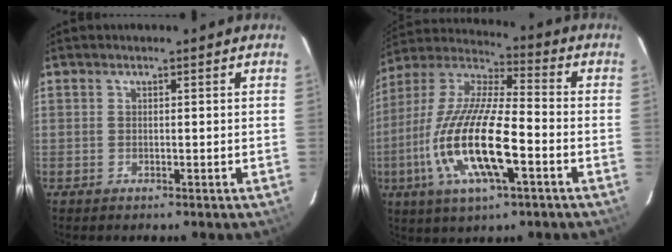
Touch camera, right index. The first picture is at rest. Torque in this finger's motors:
{"motor_torque": [1.59, -0.55, 1.05, 0.21]}